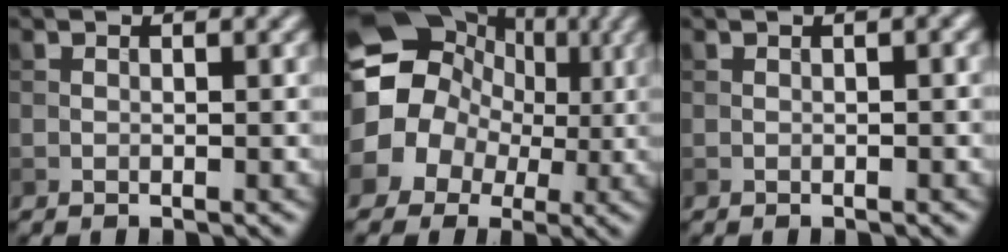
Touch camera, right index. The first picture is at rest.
{"total": 15.1, "force": [1.7, 13.6, 6.3], "torque": [-0.153, 0.030, -0.003]}
{"total": 1.8, "force": [0.4, 0.5, 1.6], "torque": [-0.020, 0.006, 0.002]}